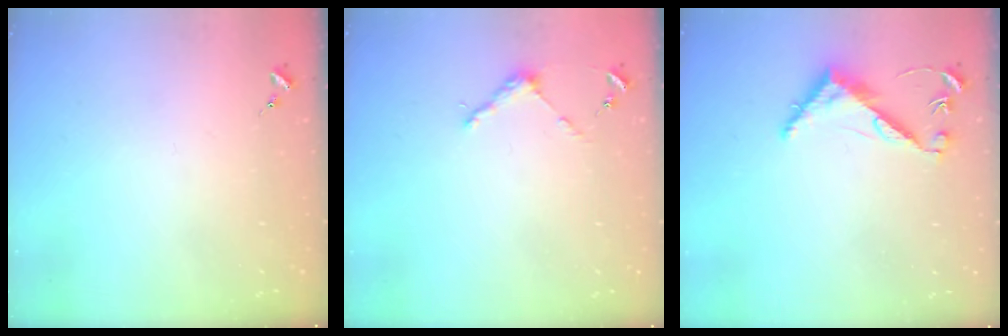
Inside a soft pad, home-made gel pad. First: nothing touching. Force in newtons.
{"total": 3.8, "press": 3.8, "slide": 0.3}
{"total": 7.7, "press": 7.7, "slide": 0.5}